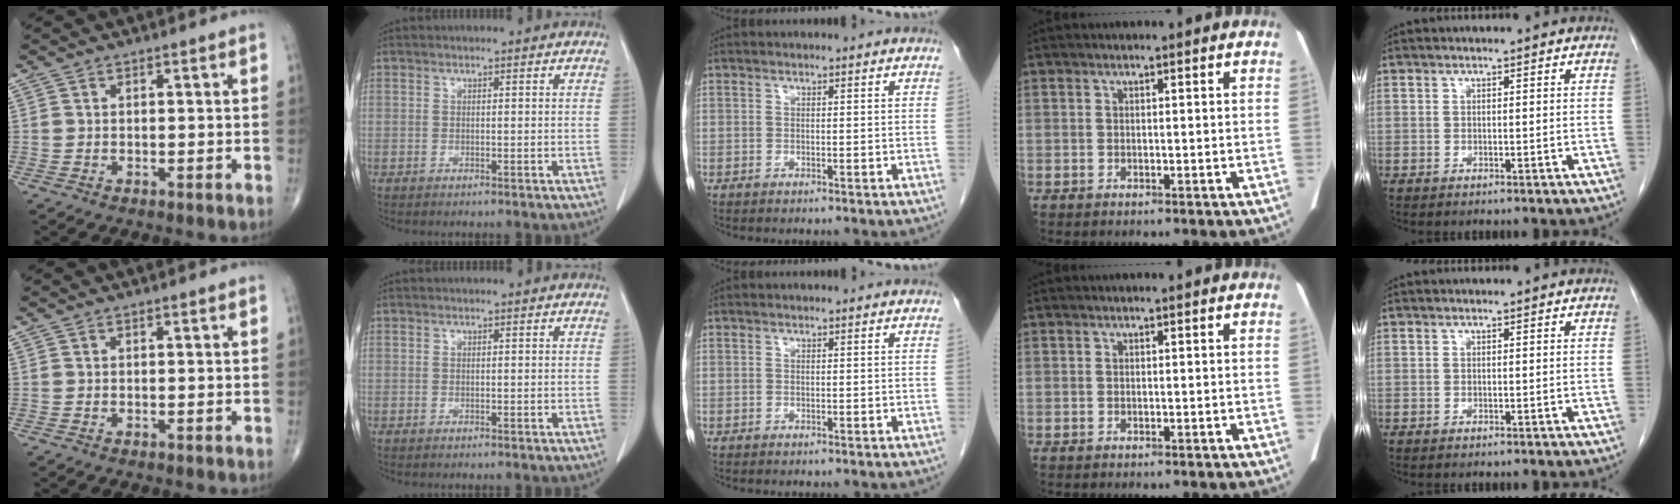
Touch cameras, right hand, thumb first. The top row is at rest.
{}